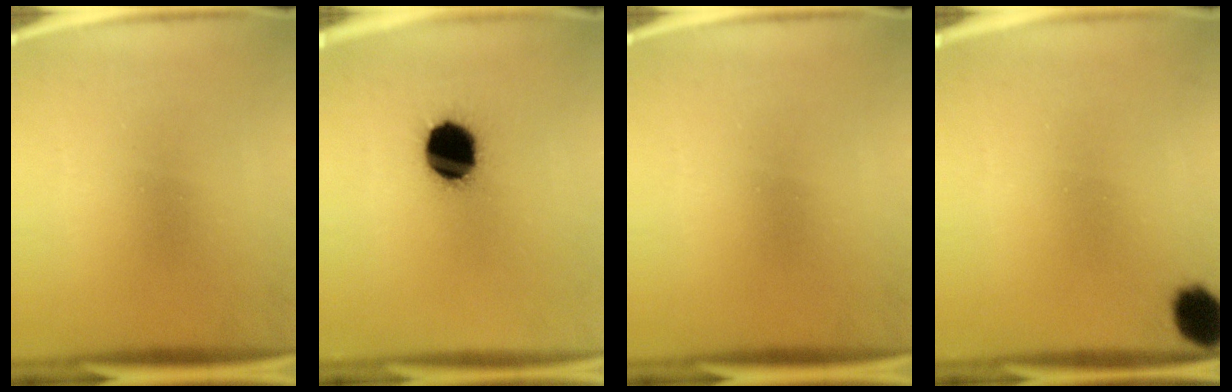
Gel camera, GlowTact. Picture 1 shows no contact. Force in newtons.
{"total": 15.5}
{"total": 0.0}
{"total": 6.7}